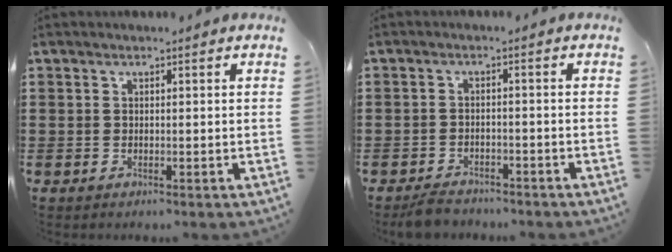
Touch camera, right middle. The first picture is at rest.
{"total": 2.6, "force": [-2.5, 0.7, 0.3], "torque": [-0.011, 0.004, -0.052]}